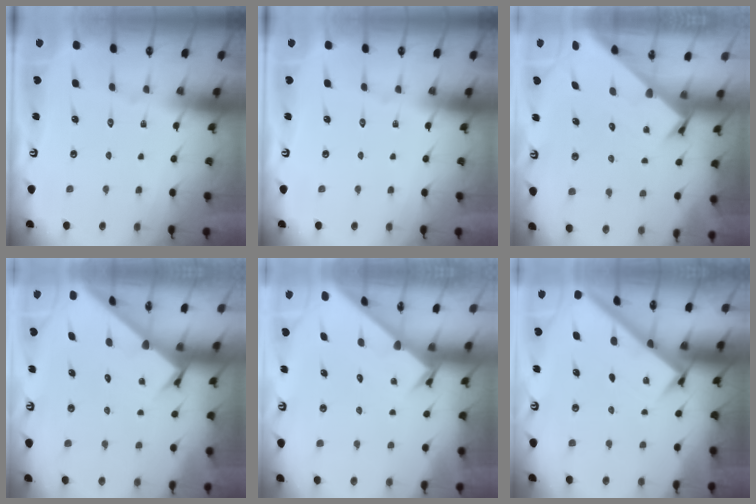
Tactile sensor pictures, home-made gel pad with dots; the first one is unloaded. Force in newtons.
{"total": 0.0}
{"total": 2.5, "press": 2.5, "slide": 0.3}
{"total": 2.4, "press": 2.4, "slide": 0.2}
{"total": 2.7, "press": 2.6, "slide": 0.3}
{"total": 2.6, "press": 2.6, "slide": 0.3}